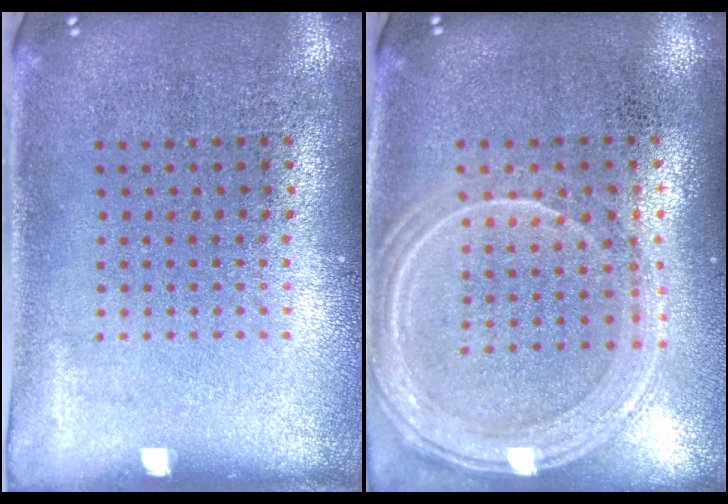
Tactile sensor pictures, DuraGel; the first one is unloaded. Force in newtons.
{"total": 1.3, "press": 1.3, "slide": 0.2}